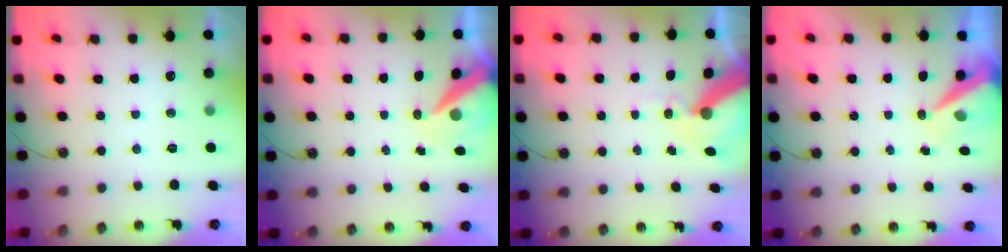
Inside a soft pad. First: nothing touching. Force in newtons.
{"total": 9.3, "press": 9.2, "slide": 1.1}
{"total": 11.5, "press": 11.4, "slide": 1.6}
{"total": 8.7, "press": 8.6, "slide": 1.0}